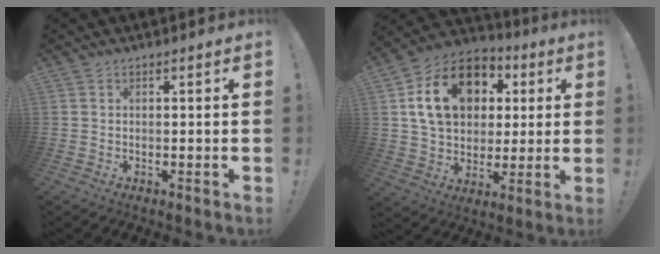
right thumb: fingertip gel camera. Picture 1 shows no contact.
{"total": 18.8, "force": [5.6, 14.3, 10.9], "torque": [-0.175, -0.005, 0.114]}